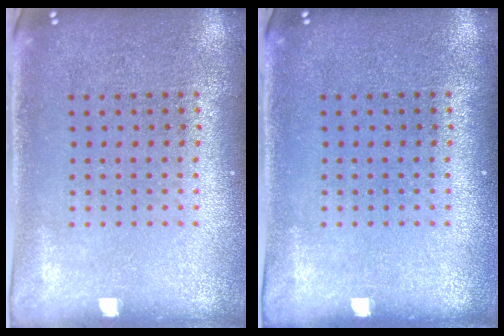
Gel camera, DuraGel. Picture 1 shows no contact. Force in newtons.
{"total": 0.0}